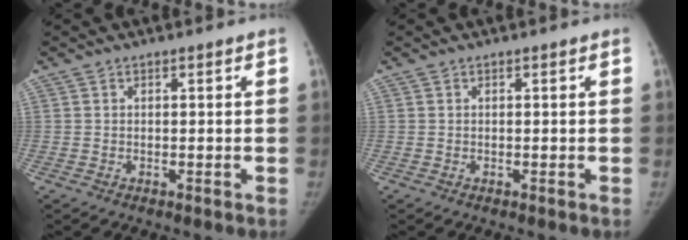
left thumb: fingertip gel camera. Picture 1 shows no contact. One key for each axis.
{"total": 0.0}